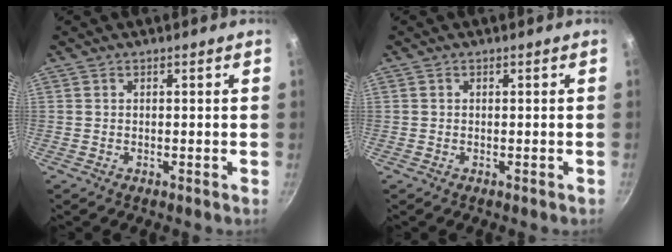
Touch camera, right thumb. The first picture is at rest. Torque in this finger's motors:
{"motor_torque": [0.29, -0.09, 0.17, -0.29, 0.04]}